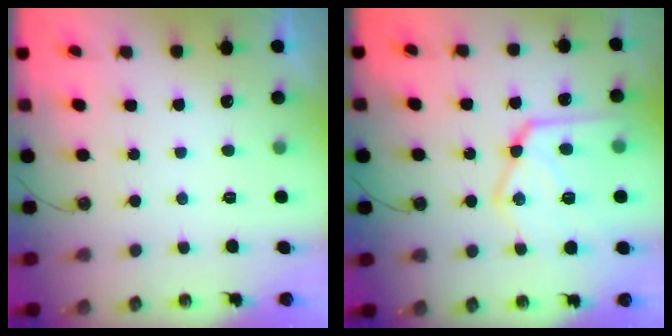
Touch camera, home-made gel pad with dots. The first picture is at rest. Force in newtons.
{"total": 20.2, "press": 20.1, "slide": 1.6}